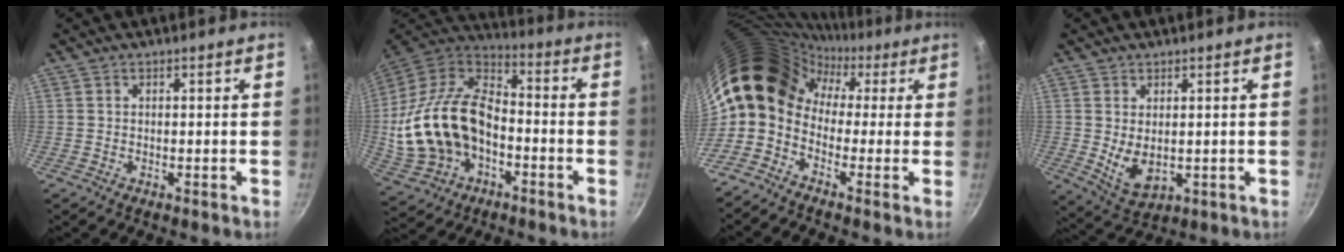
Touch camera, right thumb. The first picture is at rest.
{"total": 23.0, "force": [-3.8, 15.4, 16.7], "torque": [-0.318, 0.043, -0.064]}
{"total": 15.3, "force": [0.5, 12.1, 9.4], "torque": [-0.153, 0.050, -0.019]}
{"total": 6.4, "force": [0.4, 3.8, 5.1], "torque": [-0.081, -0.021, 0.025]}